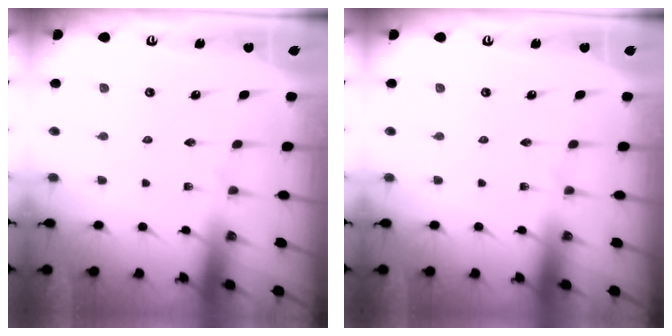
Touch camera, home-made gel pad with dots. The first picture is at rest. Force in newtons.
{"total": 0.0}